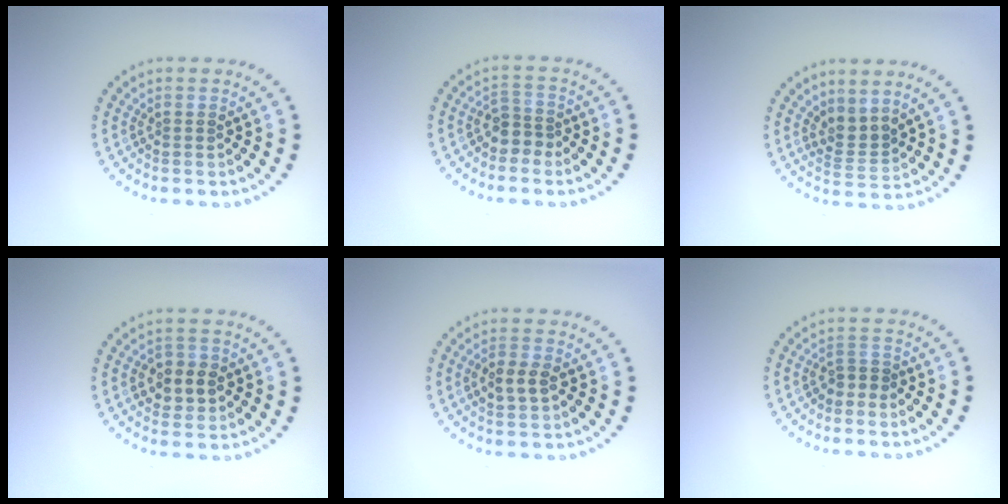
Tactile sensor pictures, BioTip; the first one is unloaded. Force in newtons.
{"total": 2.1, "press": 1.6, "slide": 1.3}
{"total": 2.1, "press": 1.3, "slide": 1.6}
{"total": 2.8, "press": 2.8, "slide": 0.4}
{"total": 2.2, "press": 2.2, "slide": 0.3}
{"total": 1.3, "press": 1.0, "slide": 0.8}